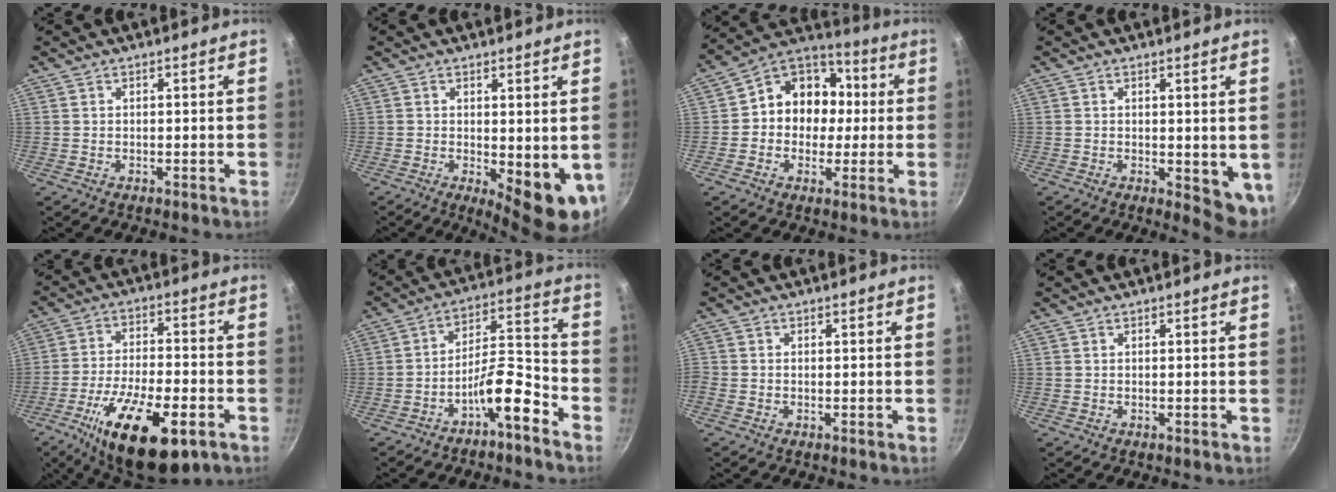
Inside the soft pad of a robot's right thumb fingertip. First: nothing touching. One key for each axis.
{"total": 9.4, "fx": -0.3, "fy": 3.7, "fz": 8.6, "tx": -0.094, "ty": -0.014, "tz": 0.005}
{"total": 13.6, "fx": 0.2, "fy": 11.8, "fz": 6.8, "tx": -0.056, "ty": 0.036, "tz": -0.018}
{"total": 6.2, "fx": 0.3, "fy": 3.0, "fz": 5.5, "tx": -0.058, "ty": -0.008, "tz": 0.010}
{"total": 20.5, "fx": -9.4, "fy": 7.9, "fz": 16.4, "tx": -0.268, "ty": 0.017, "tz": -0.155}
{"total": 9.5, "fx": -6.0, "fy": 2.6, "fz": 7.0, "tx": -0.109, "ty": 0.064, "tz": -0.099}
{"total": 0.9, "fx": -0.4, "fy": 0.7, "fz": 0.4, "tx": -0.011, "ty": 0.003, "tz": -0.010}
{"total": 0.0}